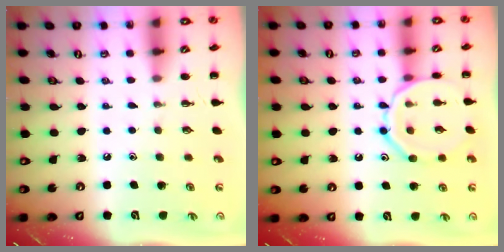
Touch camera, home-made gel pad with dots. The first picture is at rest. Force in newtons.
{"total": 12.6, "press": 12.6, "slide": 0.5}